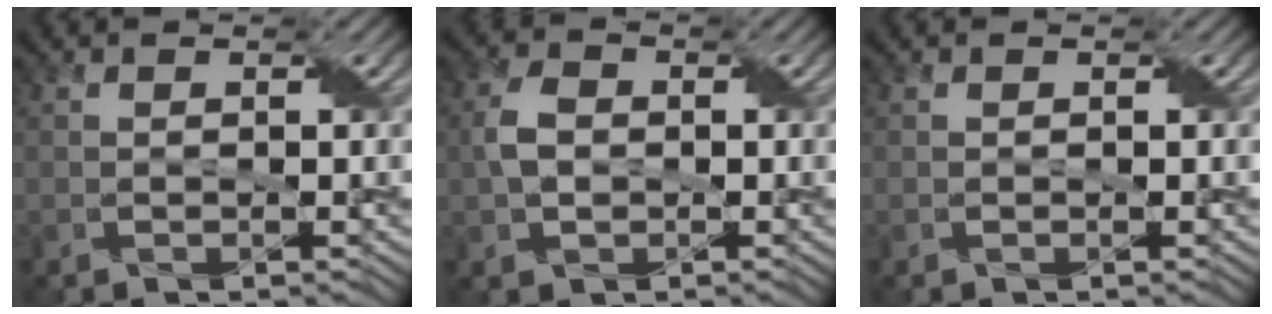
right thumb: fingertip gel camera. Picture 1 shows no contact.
{"total": 3.9, "force": [-0.1, 2.9, 2.6], "torque": [-0.065, 0.004, -0.007]}
{"total": 0.0}